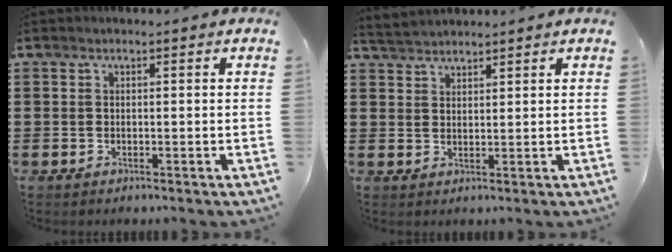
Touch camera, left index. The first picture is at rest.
{"total": 2.7, "force": [2.7, 0.3, 0.1], "torque": [-0.011, 0.000, 0.053]}